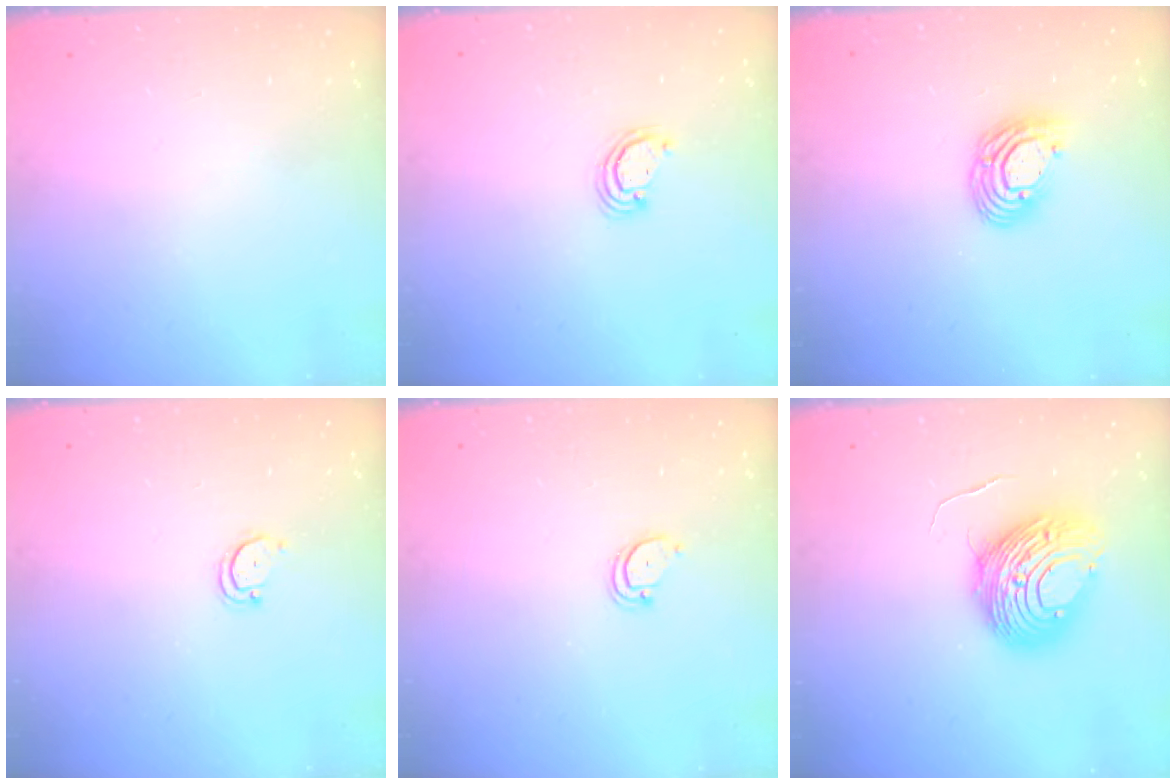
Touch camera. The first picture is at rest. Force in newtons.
{"total": 2.3, "press": 2.3, "slide": 0.3}
{"total": 9.9, "press": 9.8, "slide": 0.7}
{"total": 3.0, "press": 3.0, "slide": 0.2}
{"total": 3.0, "press": 3.0, "slide": 0.3}
{"total": 11.8, "press": 11.7, "slide": 1.2}